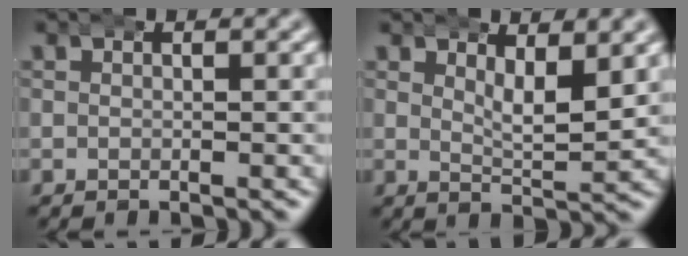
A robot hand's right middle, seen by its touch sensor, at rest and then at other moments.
{"total": 3.4, "force": [2.0, 0.8, 2.6], "torque": [-0.041, -0.013, 0.036]}